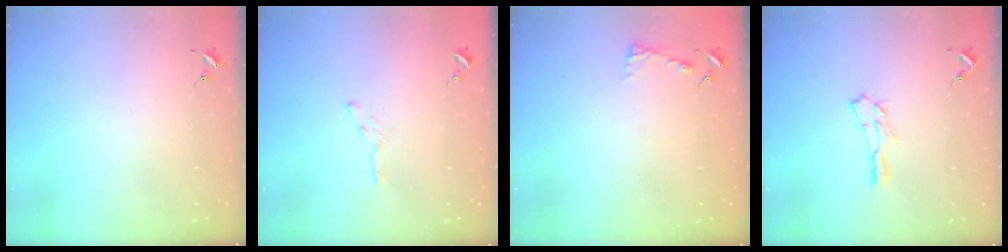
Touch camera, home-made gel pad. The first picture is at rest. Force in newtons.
{"total": 3.7, "press": 3.7, "slide": 0.3}
{"total": 2.8, "press": 2.8, "slide": 0.3}
{"total": 6.3, "press": 6.3, "slide": 0.3}